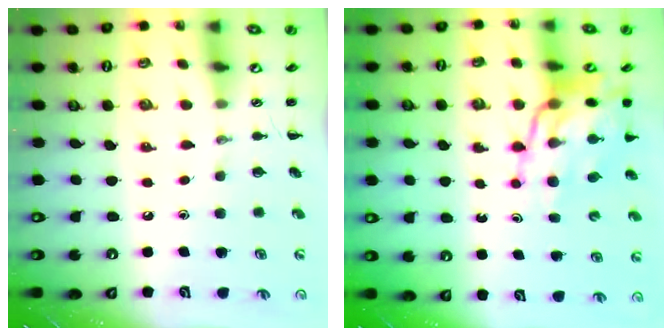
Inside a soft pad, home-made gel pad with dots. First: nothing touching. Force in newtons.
{"total": 15.5, "press": 14.9, "slide": 4.3}